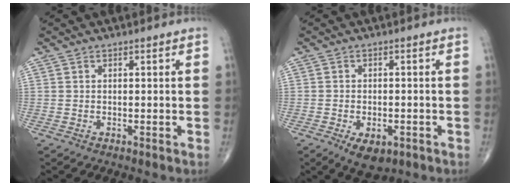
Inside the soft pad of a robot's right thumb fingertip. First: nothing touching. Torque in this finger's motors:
{"motor_torque": [-0.03, 0.24, 0.22, 0.05, 0.16]}